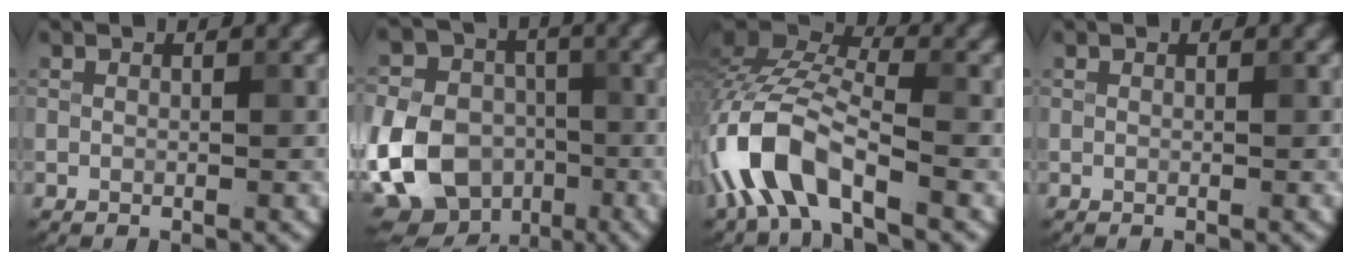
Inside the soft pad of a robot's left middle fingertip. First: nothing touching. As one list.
[{"total": 13.6, "force": [-4.4, 11.0, 6.6], "torque": [-0.136, -0.034, -0.099]}, {"total": 8.5, "force": [-4.1, 3.7, 6.4], "torque": [-0.134, 0.010, -0.087]}, {"total": 0.0}]